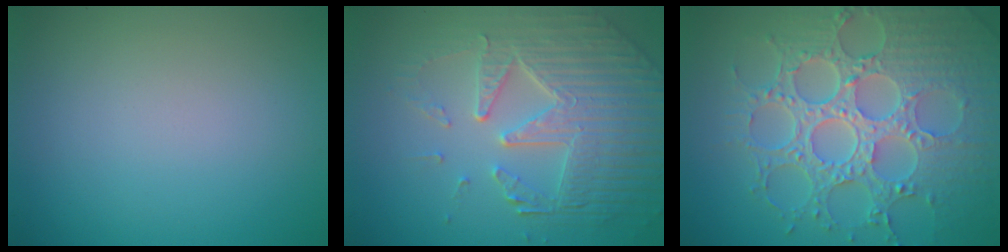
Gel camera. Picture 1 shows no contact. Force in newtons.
{"total": 7.4, "press": 5.4, "slide": 5.0}
{"total": 8.7, "press": 6.6, "slide": 5.8}